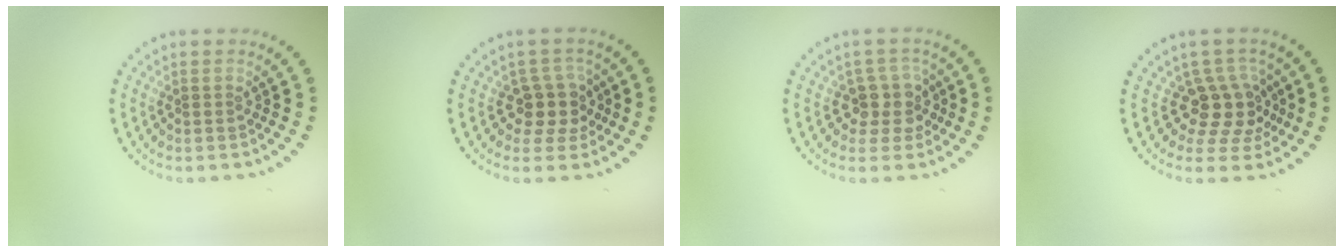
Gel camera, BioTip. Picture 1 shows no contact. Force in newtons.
{"total": 3.0, "press": 2.5, "slide": 1.6}
{"total": 3.0, "press": 2.4, "slide": 1.8}
{"total": 3.8, "press": 2.8, "slide": 2.5}